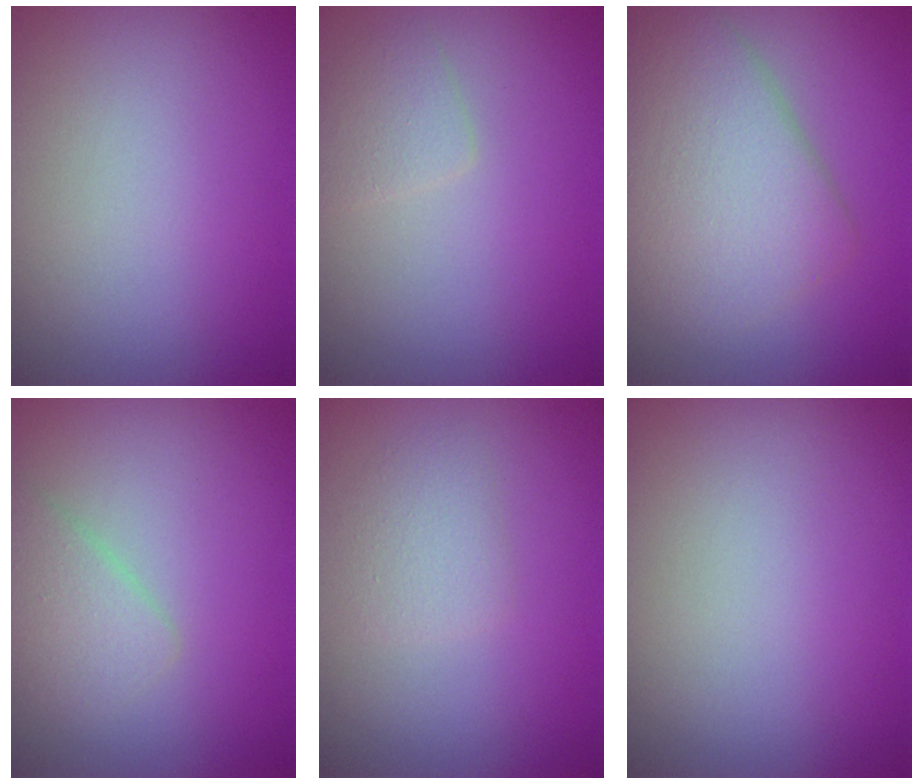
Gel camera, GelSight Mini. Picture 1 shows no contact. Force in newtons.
{"total": 1.4, "press": 1.4, "slide": 0.1}
{"total": 6.6, "press": 6.6, "slide": 0.1}
{"total": 2.1, "press": 2.1, "slide": 0.1}
{"total": 1.6, "press": 1.6, "slide": 0.1}
{"total": 0.0}